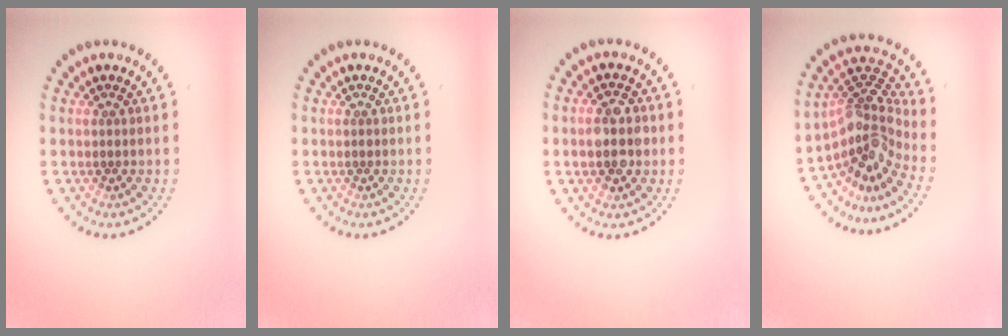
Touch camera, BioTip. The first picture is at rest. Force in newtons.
{"total": 0.0}
{"total": 4.0, "press": 4.0, "slide": 0.2}
{"total": 4.7, "press": 3.1, "slide": 3.6}